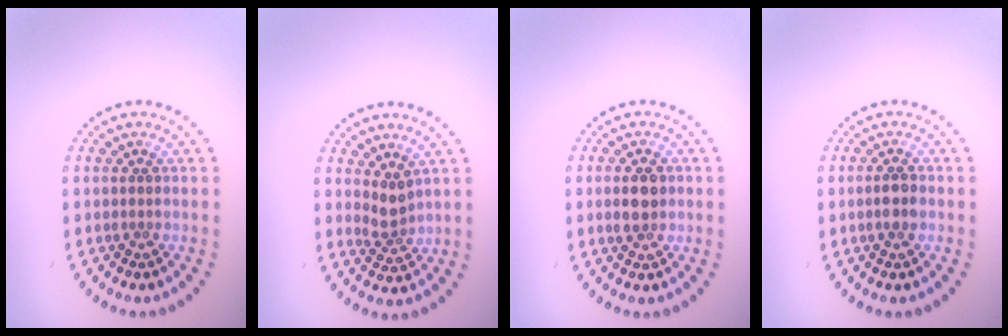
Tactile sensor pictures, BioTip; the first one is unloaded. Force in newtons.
{"total": 2.0, "press": 1.6, "slide": 1.3}
{"total": 2.6, "press": 2.6, "slide": 0.2}
{"total": 1.6, "press": 1.6, "slide": 0.4}